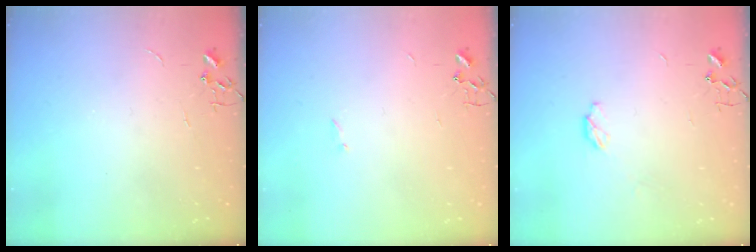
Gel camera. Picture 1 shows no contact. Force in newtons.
{"total": 0.8, "press": 0.8, "slide": 0.2}
{"total": 4.2, "press": 4.2, "slide": 0.4}